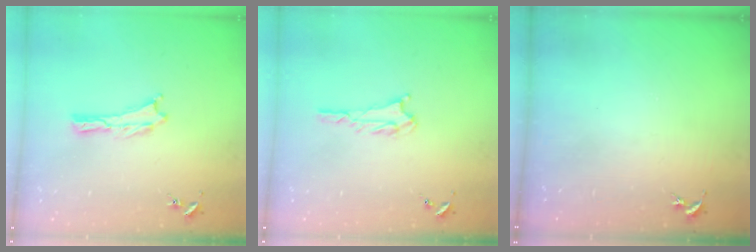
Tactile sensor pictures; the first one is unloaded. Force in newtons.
{"total": 1.6, "press": 1.6, "slide": 0.1}
{"total": 0.0}